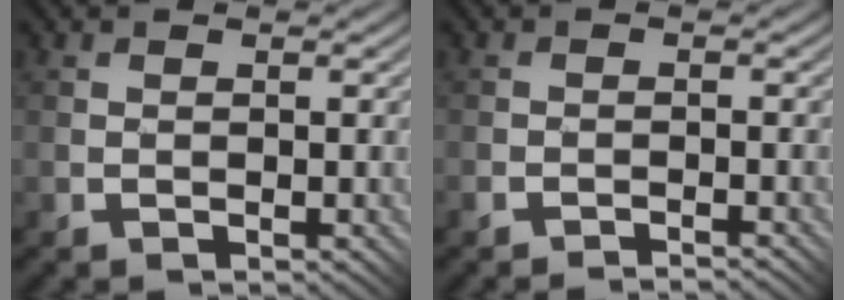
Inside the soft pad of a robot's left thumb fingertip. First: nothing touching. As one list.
[{"total": 1.5, "force": [-1.3, -0.6, -0.4], "torque": [0.009, 0.010, -0.033]}]